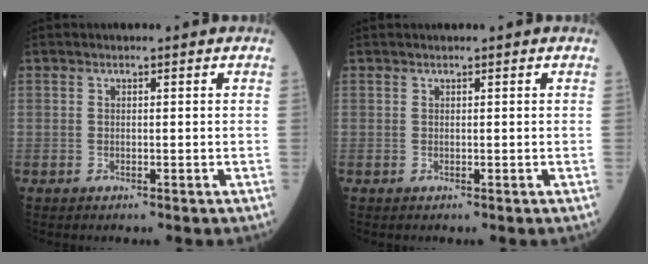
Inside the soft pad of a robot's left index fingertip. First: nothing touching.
{"total": 0.0}